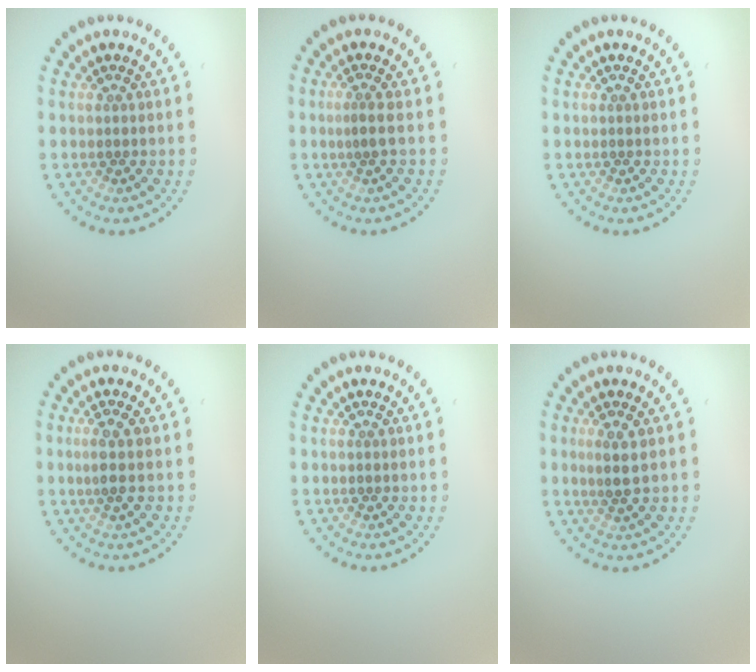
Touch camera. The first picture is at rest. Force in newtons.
{"total": 1.1, "press": 0.7, "slide": 0.9}
{"total": 0.0}
{"total": 1.6, "press": 1.3, "slide": 1.0}
{"total": 0.0}
{"total": 1.9, "press": 1.7, "slide": 0.8}